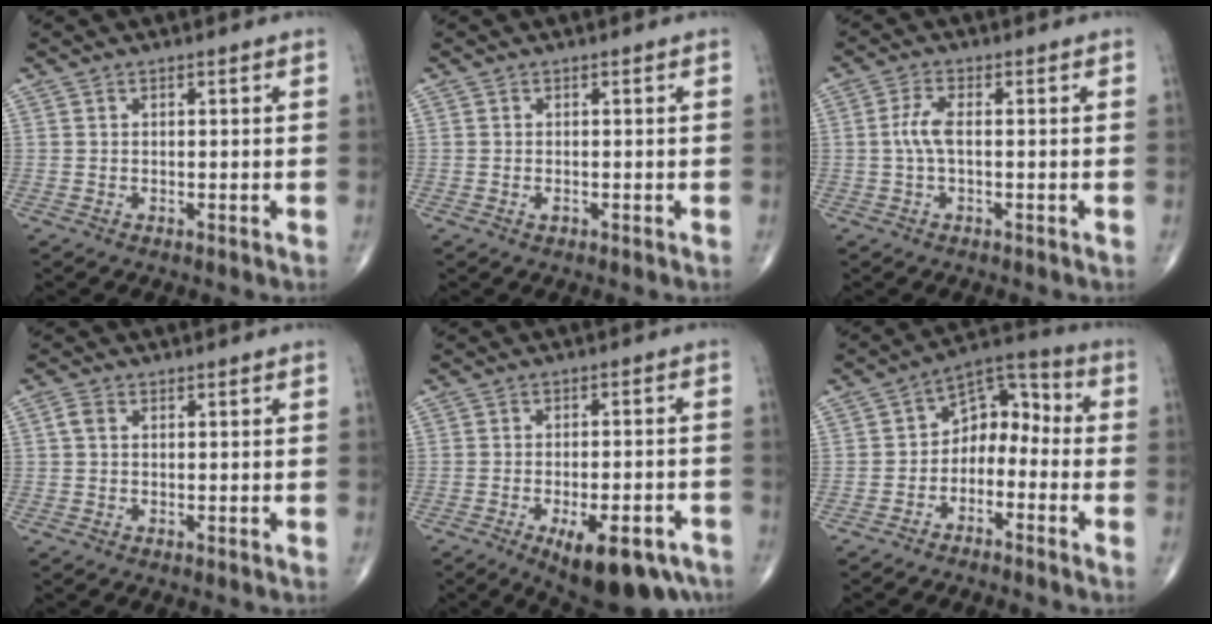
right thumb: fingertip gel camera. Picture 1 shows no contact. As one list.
[{"total": 0.7, "force": [-0.4, 0.4, 0.5], "torque": [-0.009, 0.002, -0.005]}, {"total": 3.8, "force": [-0.2, 1.3, 3.5], "torque": [-0.088, 0.005, -0.007]}, {"total": 1.6, "force": [0.3, 1.1, 1.1], "torque": [-0.024, 0.007, 0.004]}, {"total": 14.1, "force": [-7.7, 5.6, 10.3], "torque": [-0.106, 0.026, -0.097]}, {"total": 9.0, "force": [-3.0, 6.3, 5.7], "torque": [-0.058, 0.066, -0.067]}]